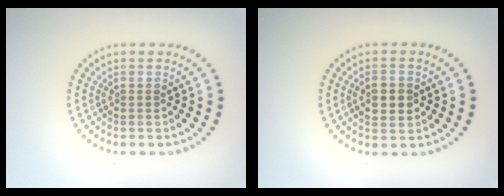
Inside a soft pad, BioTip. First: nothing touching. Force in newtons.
{"total": 2.9, "press": 2.9, "slide": 0.2}